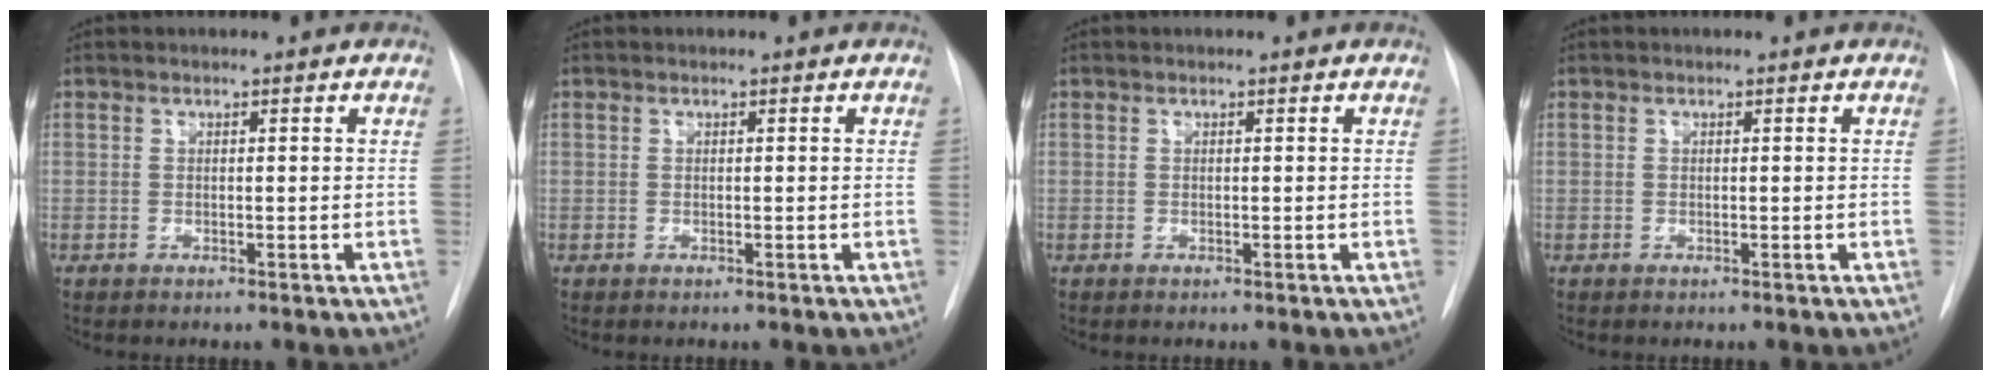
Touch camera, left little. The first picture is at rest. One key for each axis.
{"total": 0.0}
{"total": 0.0}
{"total": 0.0}